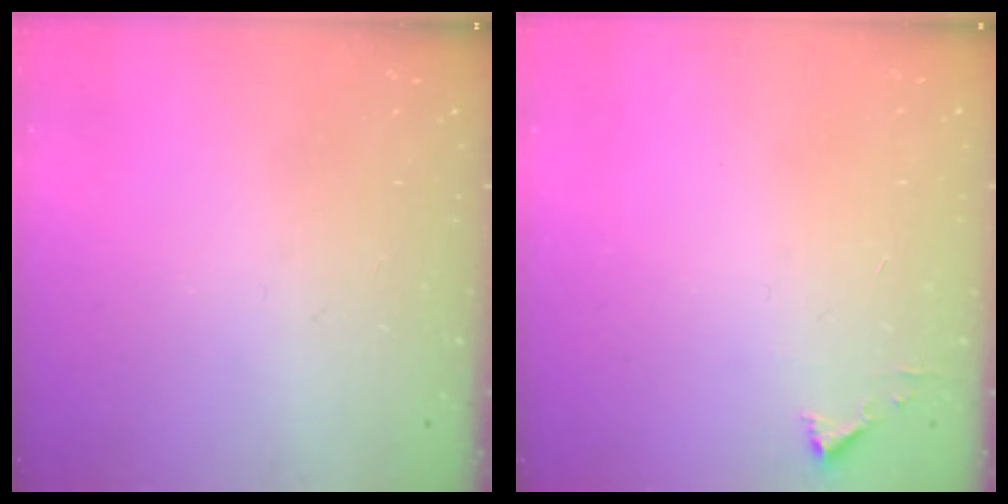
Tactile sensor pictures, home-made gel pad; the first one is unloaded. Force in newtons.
{"total": 2.3, "press": 2.3, "slide": 0.2}